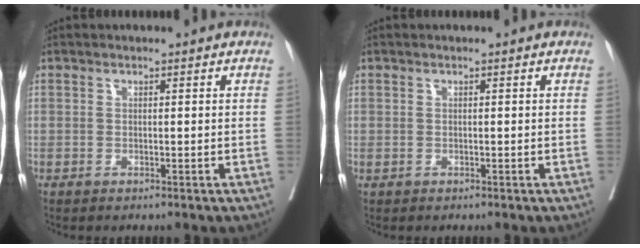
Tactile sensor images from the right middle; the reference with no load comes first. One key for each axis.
{"total": 0.0}